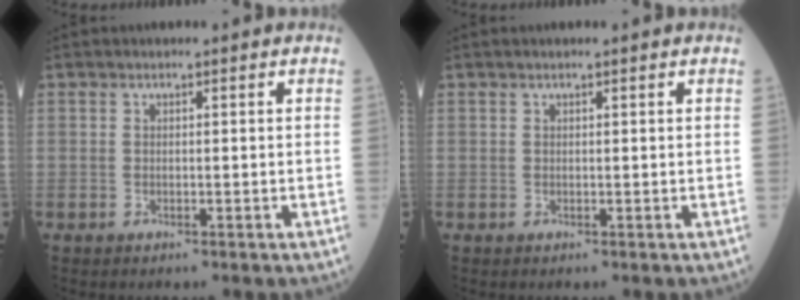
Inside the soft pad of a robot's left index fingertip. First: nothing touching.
{"total": 1.4, "force": [1.1, -0.1, 0.8], "torque": [-0.011, 0.014, 0.020]}